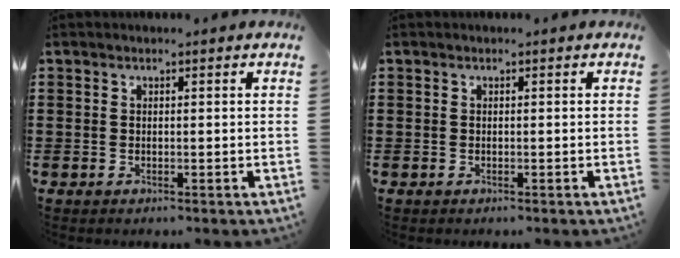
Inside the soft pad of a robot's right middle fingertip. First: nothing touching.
{"total": 0.0}